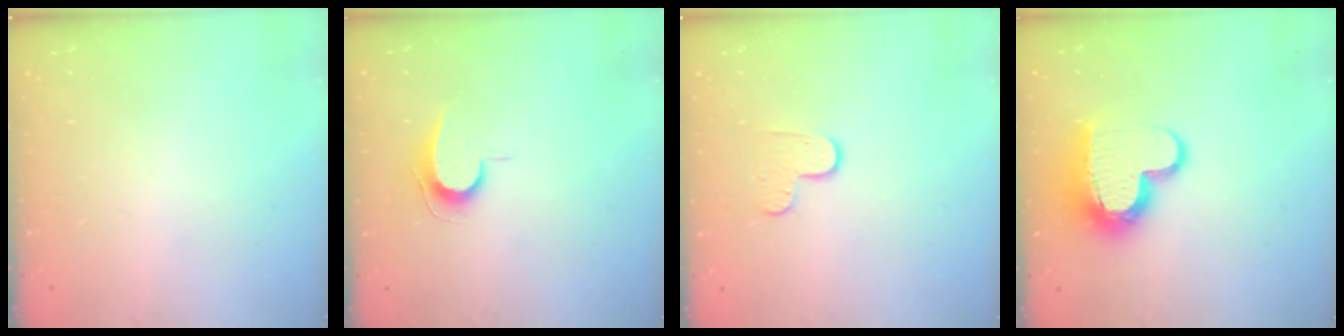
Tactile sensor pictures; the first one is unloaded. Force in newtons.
{"total": 6.9, "press": 6.8, "slide": 0.7}
{"total": 5.5, "press": 5.5, "slide": 0.4}
{"total": 12.7, "press": 12.7, "slide": 1.4}